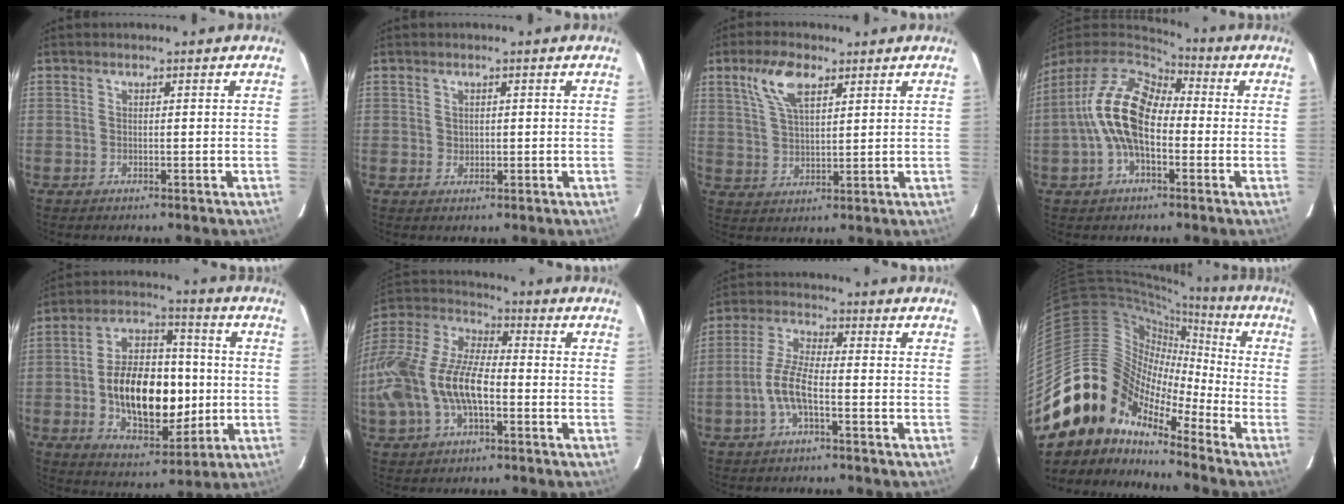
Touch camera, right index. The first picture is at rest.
{"total": 1.3, "force": [0.3, 1.2, 0.3], "torque": [0.001, 0.003, 0.007]}
{"total": 8.1, "force": [4.3, 3.5, 5.9], "torque": [-0.116, 0.015, 0.087]}
{"total": 14.6, "force": [-1.6, 8.2, 12.0], "torque": [-0.232, 0.017, -0.035]}
{"total": 18.5, "force": [-2.0, 10.9, 14.8], "torque": [-0.265, 0.021, -0.020]}
{"total": 20.4, "force": [-4.8, 10.4, 16.9], "torque": [-0.363, -0.002, -0.091]}
{"total": 6.6, "force": [-2.6, 1.7, 5.8], "torque": [-0.128, 0.009, -0.051]}
{"total": 15.3, "force": [-11.4, 9.3, 4.3], "torque": [-0.081, 0.024, -0.224]}